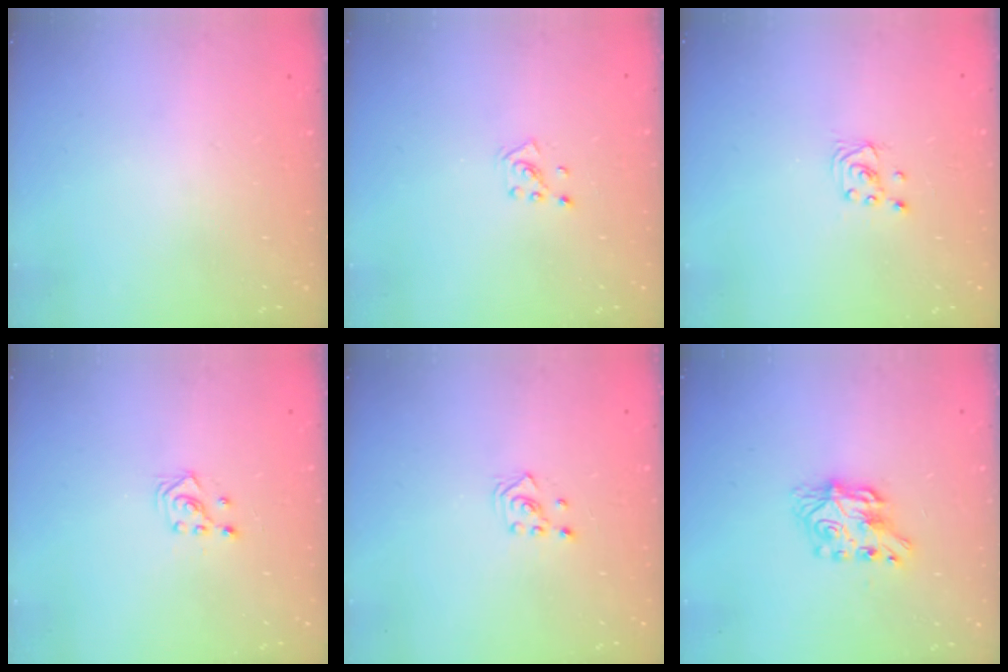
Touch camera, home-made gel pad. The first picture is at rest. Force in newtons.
{"total": 2.2, "press": 2.2, "slide": 0.3}
{"total": 1.7, "press": 1.6, "slide": 0.1}
{"total": 2.9, "press": 2.7, "slide": 1.0}
{"total": 2.5, "press": 2.3, "slide": 1.0}
{"total": 7.7, "press": 7.7, "slide": 0.7}